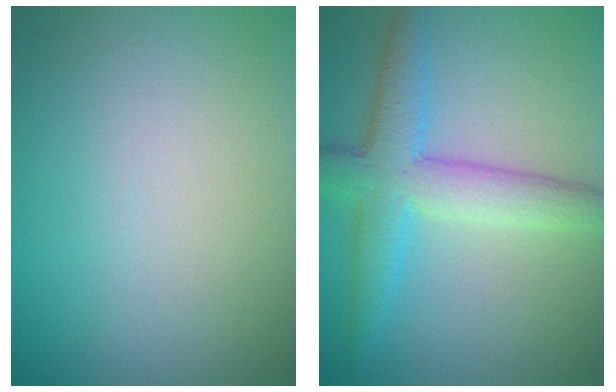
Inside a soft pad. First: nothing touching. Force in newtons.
{"total": 5.3, "press": 5.3, "slide": 0.1}